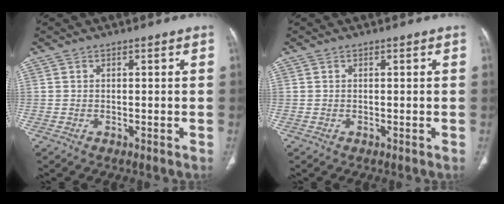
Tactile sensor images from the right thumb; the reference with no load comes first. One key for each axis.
{"total": 0.0}